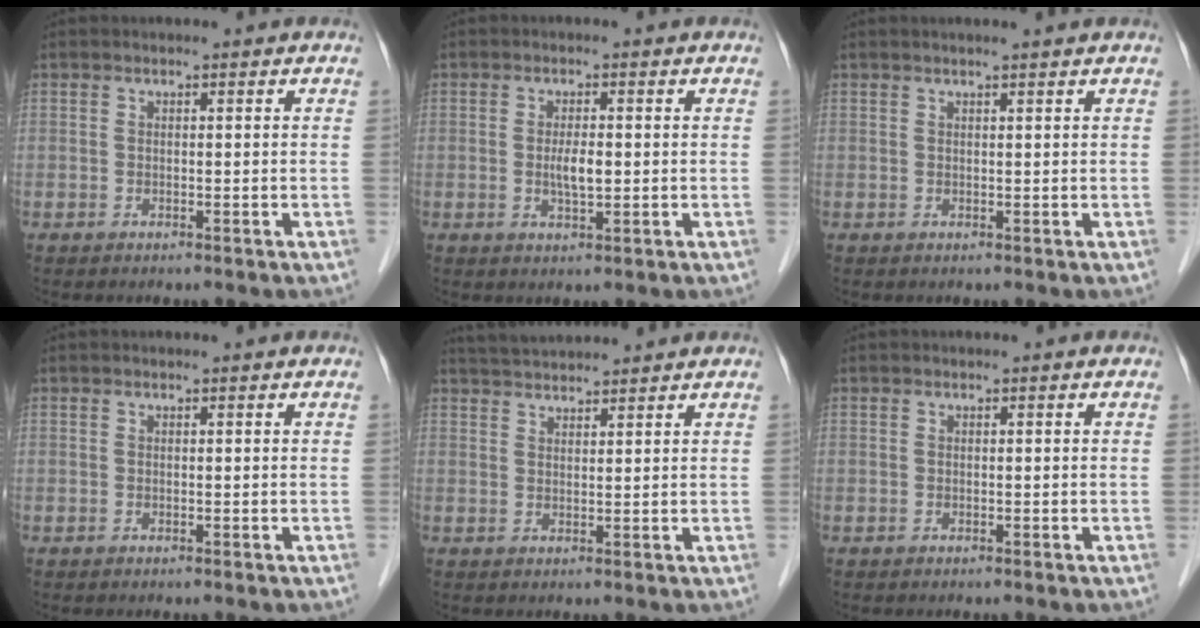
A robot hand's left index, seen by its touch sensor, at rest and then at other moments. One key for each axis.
{"total": 2.9, "fx": -0.4, "fy": 0.7, "fz": 2.8, "tx": -0.053, "ty": -0.006, "tz": -0.007}
{"total": 3.0, "fx": 2.3, "fy": -0.7, "fz": 1.8, "tx": -0.021, "ty": 0.007, "tz": 0.030}
{"total": 0.0}
{"total": 5.6, "fx": 5.4, "fy": 0.1, "fz": 1.6, "tx": -0.031, "ty": 0.031, "tz": 0.090}
{"total": 0.0}